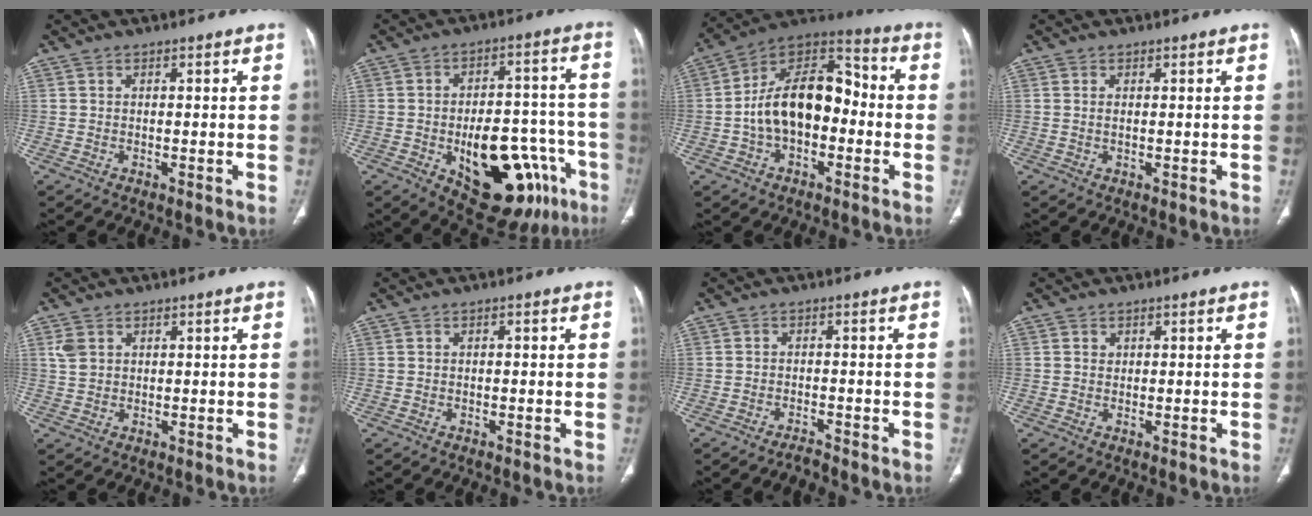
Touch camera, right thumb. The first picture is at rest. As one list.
[{"total": 22.7, "force": [-9.1, 11.6, 17.2], "torque": [-0.178, 0.046, -0.106]}, {"total": 17.4, "force": [-1.9, 10.7, 13.5], "torque": [-0.205, 0.049, -0.042]}, {"total": 0.8, "force": [0.2, 0.3, 0.7], "torque": [-0.019, 0.000, 0.005]}, {"total": 2.9, "force": [1.2, 2.1, 1.6], "torque": [-0.032, 0.001, 0.032]}, {"total": 0.8, "force": [0.1, 0.3, 0.7], "torque": [-0.015, 0.002, 0.001]}, {"total": 1.6, "force": [-1.6, 0.1, 0.3], "torque": [-0.011, 0.007, -0.027]}, {"total": 0.9, "force": [0.3, 0.8, 0.3], "torque": [-0.001, 0.000, 0.007]}]